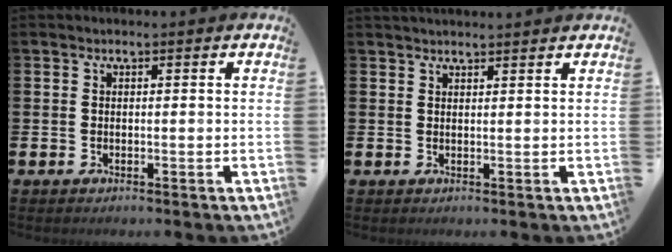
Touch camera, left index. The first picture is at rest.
{"total": 1.7, "force": [1.7, 0.1, 0.1], "torque": [0.006, -0.008, 0.029]}